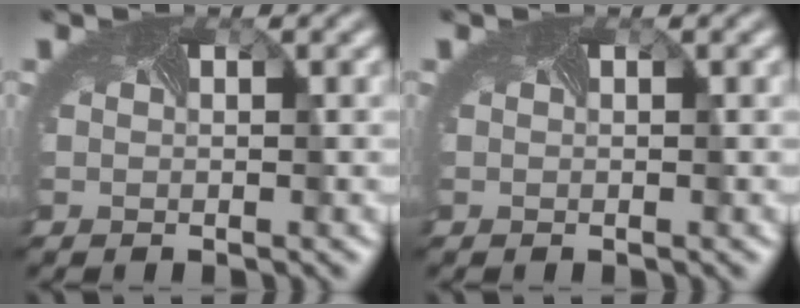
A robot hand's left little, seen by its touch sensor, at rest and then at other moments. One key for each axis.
{"total": 0.0}